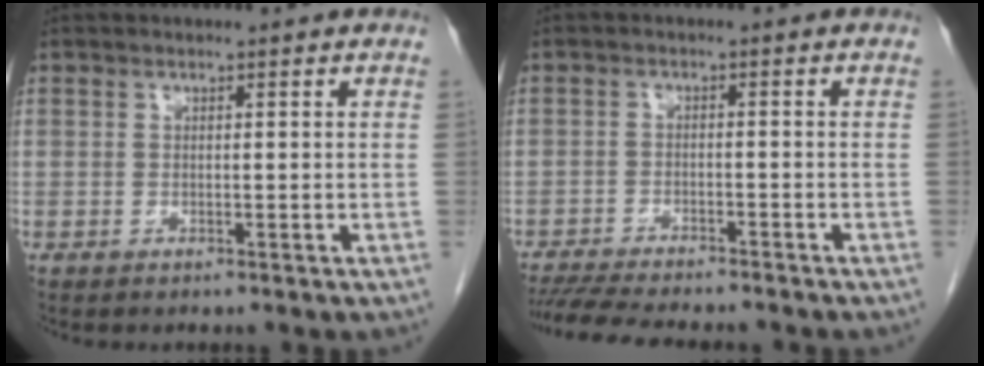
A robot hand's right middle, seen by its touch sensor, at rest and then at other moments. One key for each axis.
{"total": 11.8, "fx": -10.6, "fy": 1.5, "fz": 5.1, "tx": -0.078, "ty": -0.014, "tz": -0.153}